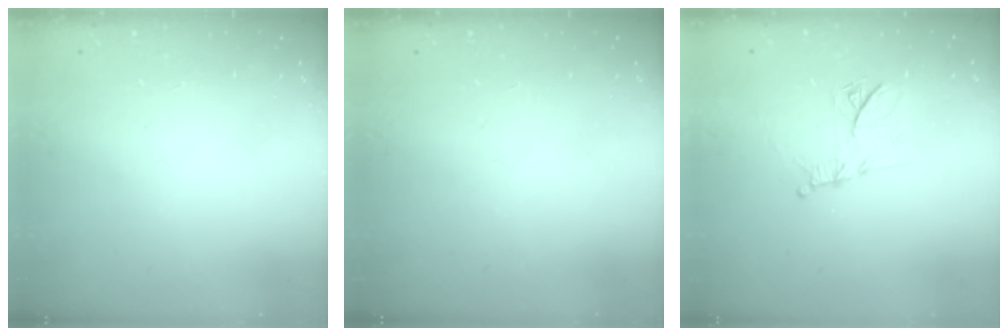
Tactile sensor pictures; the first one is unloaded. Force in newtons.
{"total": 0.0}
{"total": 11.2, "press": 11.2, "slide": 0.5}